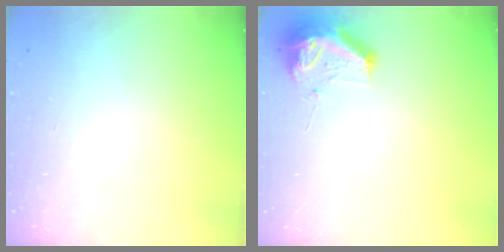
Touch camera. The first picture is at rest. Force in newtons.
{"total": 9.0, "press": 8.9, "slide": 1.1}